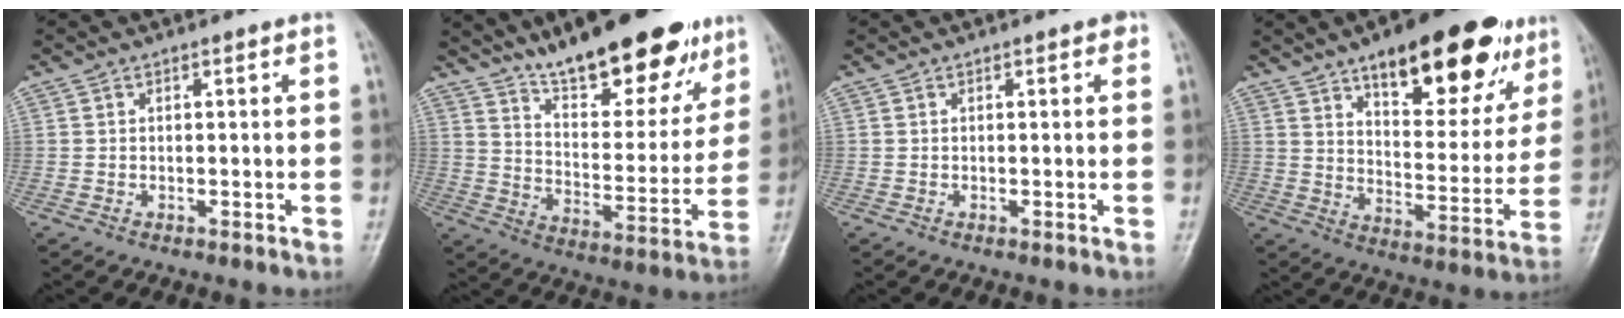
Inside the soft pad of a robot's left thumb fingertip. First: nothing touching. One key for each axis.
{"total": 22.6, "fx": 16.1, "fy": 7.4, "fz": 14.1, "tx": -0.161, "ty": -0.073, "tz": 0.252}
{"total": 0.8, "fx": 0.3, "fy": 0.4, "fz": 0.6, "tx": 0.000, "ty": 0.001, "tz": -0.001}
{"total": 23.3, "fx": 14.1, "fy": 9.3, "fz": 16.1, "tx": -0.174, "ty": -0.047, "tz": 0.208}